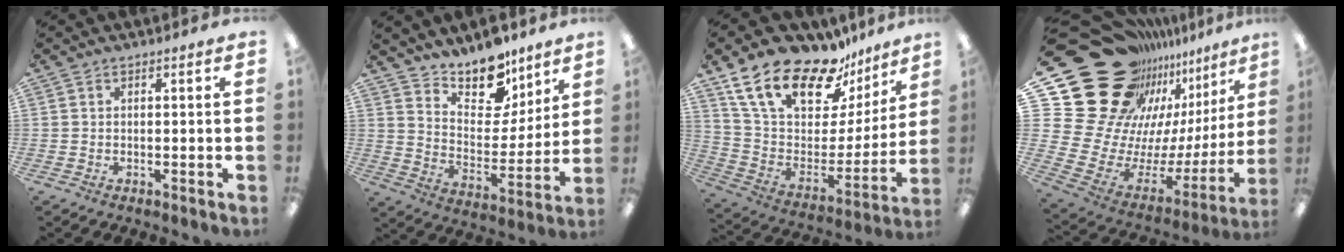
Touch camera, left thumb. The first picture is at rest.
{"total": 13.6, "force": [11.4, 6.1, 4.2], "torque": [-0.069, -0.093, 0.209]}
{"total": 22.4, "force": [16.6, 9.9, 11.2], "torque": [-0.195, -0.111, 0.294]}
{"total": 29.0, "force": [17.2, 18.6, 14.1], "torque": [-0.231, -0.164, 0.374]}